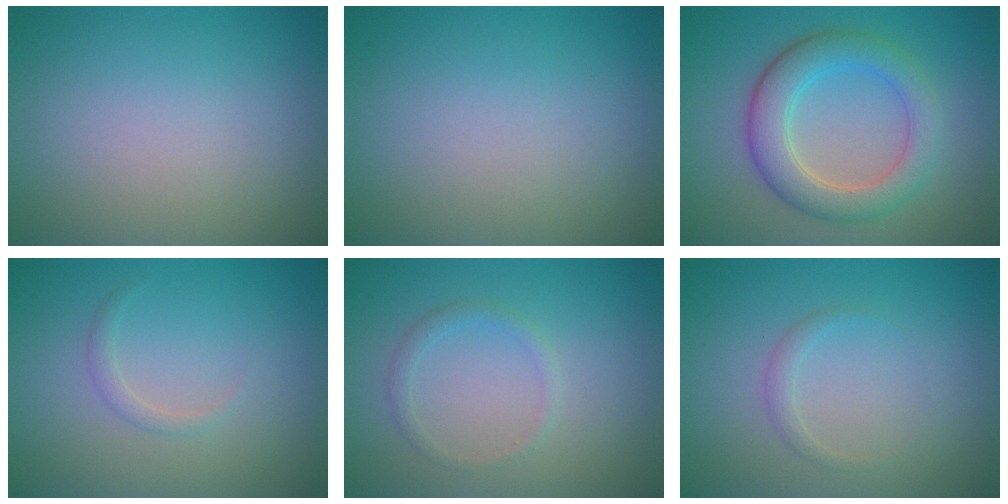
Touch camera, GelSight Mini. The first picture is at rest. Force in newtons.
{"total": 0.0}
{"total": 5.4, "press": 5.4, "slide": 0.2}
{"total": 0.9, "press": 0.9, "slide": 0.1}
{"total": 1.2, "press": 1.1, "slide": 0.1}
{"total": 1.0, "press": 1.0, "slide": 0.1}